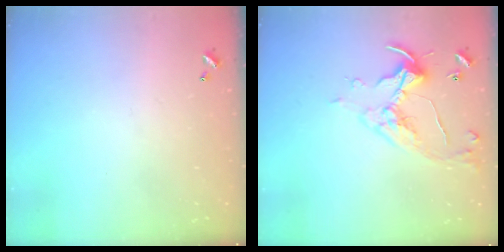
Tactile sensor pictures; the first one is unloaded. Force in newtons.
{"total": 7.3, "press": 7.2, "slide": 1.4}